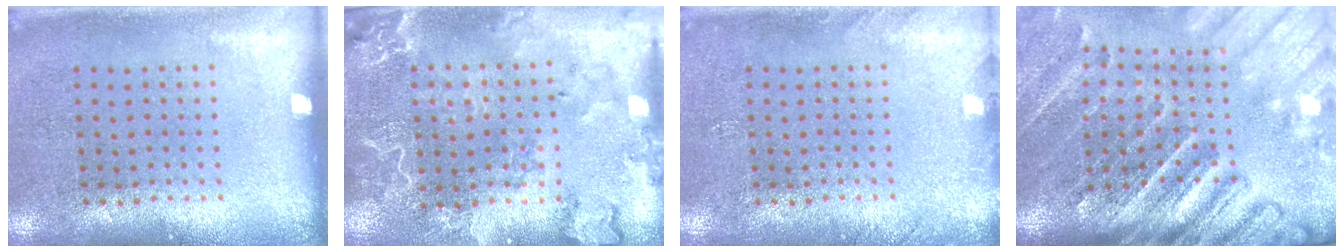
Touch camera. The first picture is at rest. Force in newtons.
{"total": 2.6, "press": 2.4, "slide": 1.0}
{"total": 1.1, "press": 1.1, "slide": 0.1}
{"total": 4.4, "press": 3.5, "slide": 2.7}